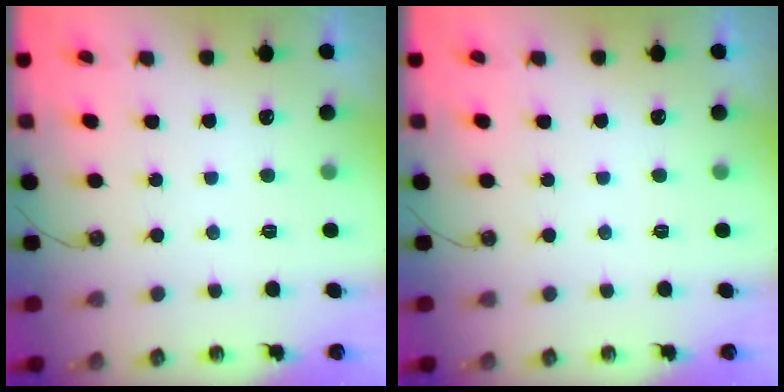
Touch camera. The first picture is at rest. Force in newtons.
{"total": 0.0}